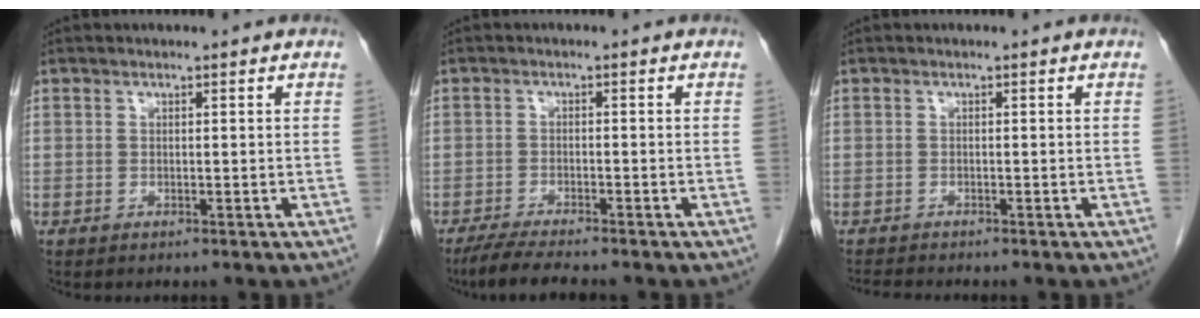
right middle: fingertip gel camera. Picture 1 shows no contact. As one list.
[{"total": 5.7, "force": [-4.9, 0.1, 2.9], "torque": [-0.054, -0.020, -0.085]}, {"total": 1.6, "force": [-1.6, -0.3, 0.2], "torque": [-0.009, -0.009, -0.030]}]